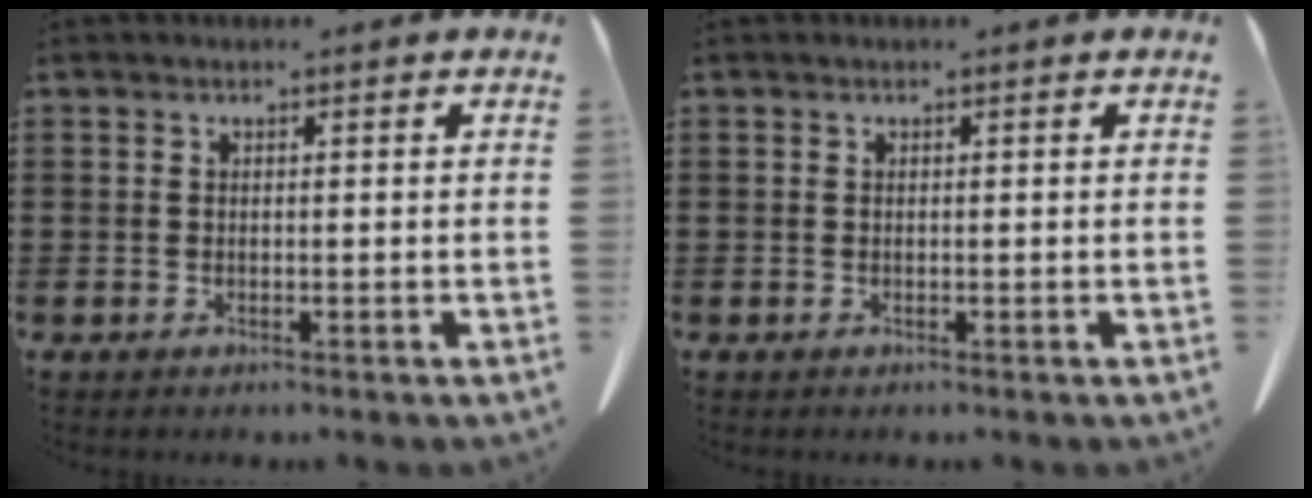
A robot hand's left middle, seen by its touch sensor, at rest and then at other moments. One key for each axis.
{"total": 0.0}